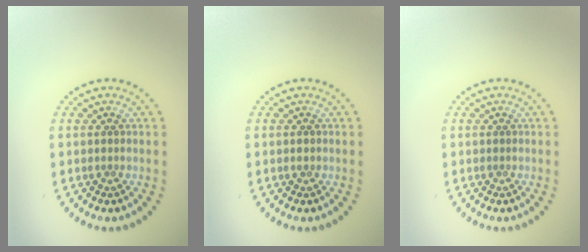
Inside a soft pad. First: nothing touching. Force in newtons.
{"total": 0.6, "press": 0.6, "slide": 0.1}
{"total": 0.0}